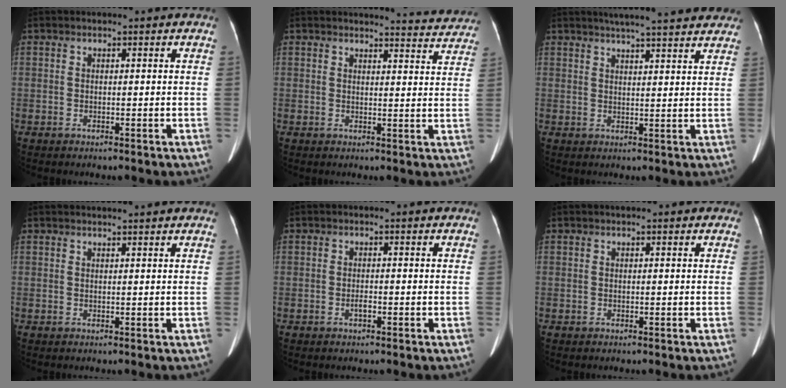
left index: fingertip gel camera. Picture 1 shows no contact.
{"total": 7.6, "force": [7.6, 0.5, 0.2], "torque": [0.007, -0.019, 0.067]}
{"total": 15.0, "force": [13.1, 2.0, 7.0], "torque": [-0.091, 0.025, 0.160]}
{"total": 3.8, "force": [3.6, -0.5, 1.2], "torque": [-0.015, 0.017, 0.042]}
{"total": 1.0, "force": [-0.6, 0.2, 0.7], "torque": [-0.017, -0.001, -0.008]}
{"total": 1.1, "force": [0.8, 0.4, 0.7], "torque": [-0.010, 0.014, 0.008]}